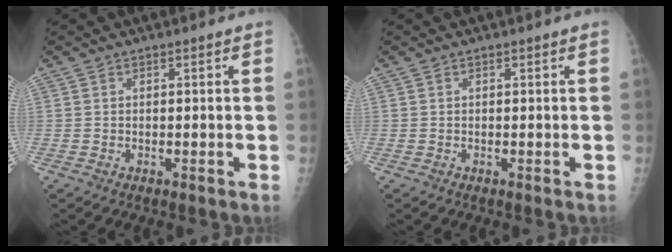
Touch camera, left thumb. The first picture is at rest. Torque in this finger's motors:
{"motor_torque": [0.05, 0.11, 0.24, -0.06, -0.01]}